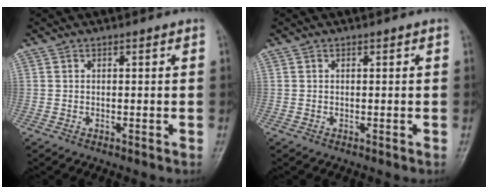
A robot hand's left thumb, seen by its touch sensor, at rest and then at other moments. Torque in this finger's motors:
{"motor_torque": [0.00, 0.00, -0.01, 0.00, -0.01]}